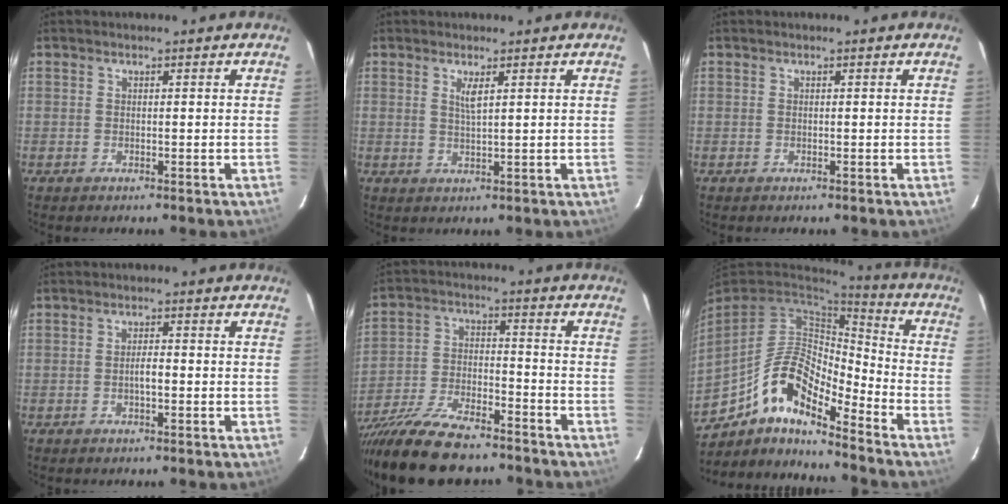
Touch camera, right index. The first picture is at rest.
{"total": 2.2, "force": [1.1, 0.3, 1.9], "torque": [-0.036, -0.003, 0.019]}
{"total": 0.0}
{"total": 1.8, "force": [-0.5, 0.5, 1.6], "torque": [-0.030, 0.005, -0.011]}
{"total": 18.1, "force": [-14.6, 5.4, 9.2], "torque": [-0.189, -0.035, -0.245]}
{"total": 14.3, "force": [-9.9, 4.6, 9.2], "torque": [-0.166, 0.006, -0.186]}